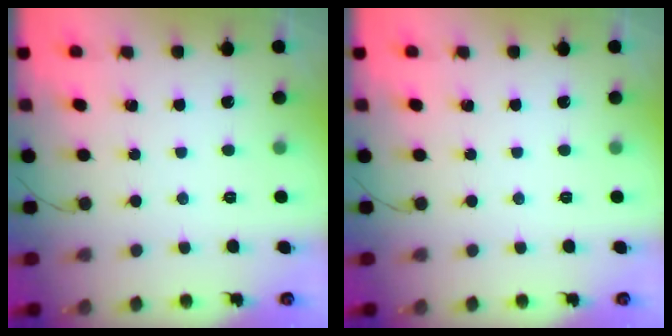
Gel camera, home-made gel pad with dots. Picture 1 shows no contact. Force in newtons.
{"total": 0.0}